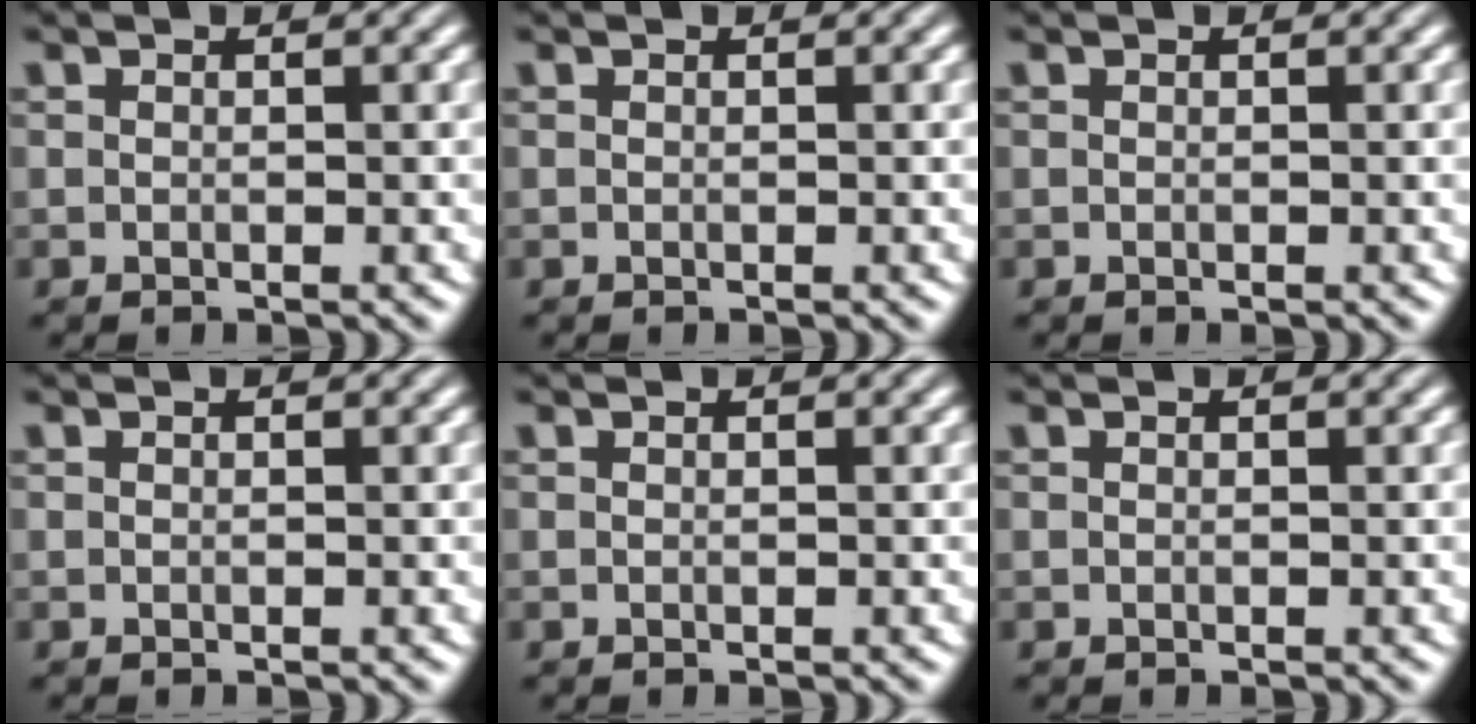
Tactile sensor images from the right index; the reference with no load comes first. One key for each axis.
{"total": 0.0}
{"total": 0.0}
{"total": 0.0}
{"total": 0.0}
{"total": 0.0}